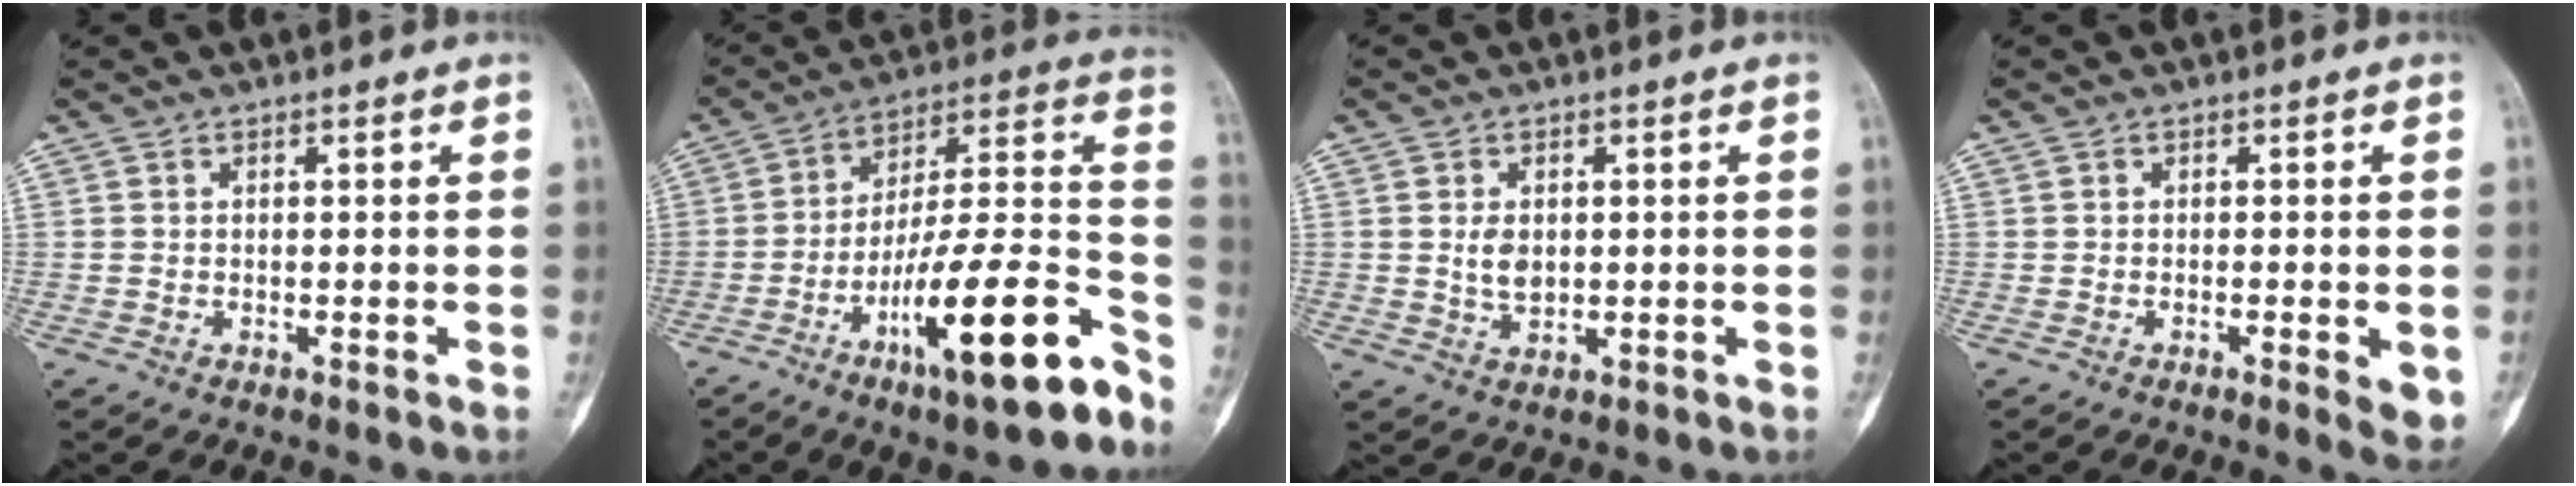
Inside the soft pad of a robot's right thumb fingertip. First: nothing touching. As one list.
[{"total": 23.0, "force": [-12.6, 5.5, 18.5], "torque": [-0.268, 0.083, -0.201]}, {"total": 3.8, "force": [0.4, 2.5, 2.8], "torque": [-0.044, -0.006, 0.014]}, {"total": 3.9, "force": [-1.1, 1.0, 3.6], "torque": [-0.050, -0.009, -0.016]}]